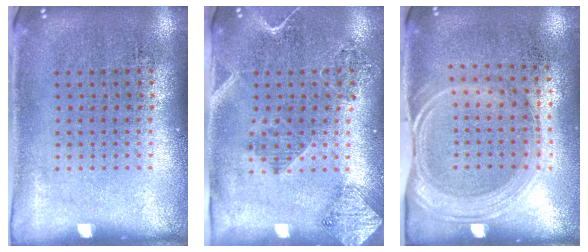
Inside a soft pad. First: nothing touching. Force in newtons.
{"total": 1.9, "press": 1.7, "slide": 0.9}
{"total": 1.6, "press": 1.4, "slide": 0.9}